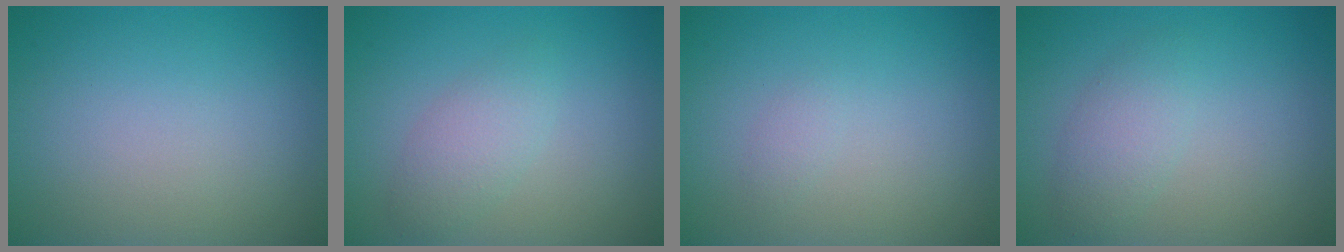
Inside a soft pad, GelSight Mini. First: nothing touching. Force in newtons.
{"total": 2.3, "press": 2.3, "slide": 0.1}
{"total": 0.7, "press": 0.7, "slide": 0.1}
{"total": 2.3, "press": 2.3, "slide": 0.1}